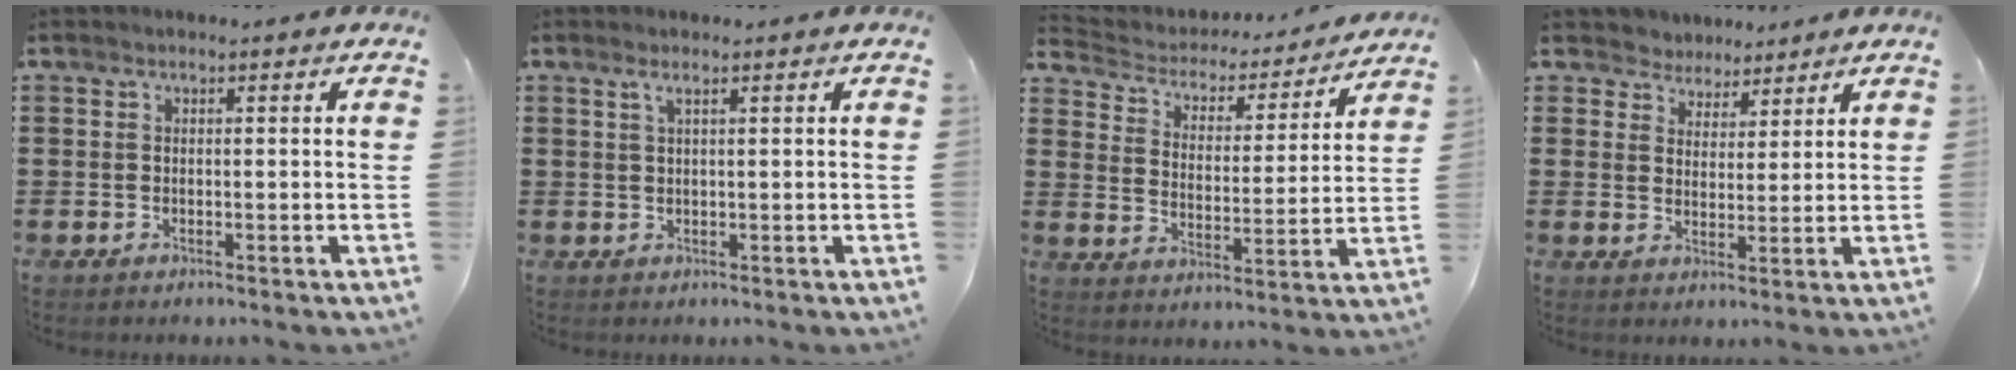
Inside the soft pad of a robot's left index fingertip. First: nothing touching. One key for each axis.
{"total": 1.3, "fx": 0.7, "fy": 0.1, "fz": 1.1, "tx": -0.023, "ty": 0.001, "tz": 0.012}
{"total": 3.0, "fx": 2.7, "fy": 1.1, "fz": 0.3, "tx": -0.028, "ty": -0.024, "tz": 0.037}
{"total": 4.0, "fx": 3.5, "fy": 2.1, "fz": -0.4, "tx": -0.015, "ty": -0.005, "tz": 0.063}